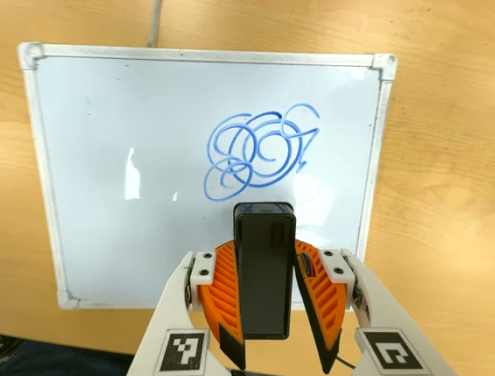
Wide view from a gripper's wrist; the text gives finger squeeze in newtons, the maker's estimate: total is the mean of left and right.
{"total": 5.7, "left": 4.7, "right": 6.6}